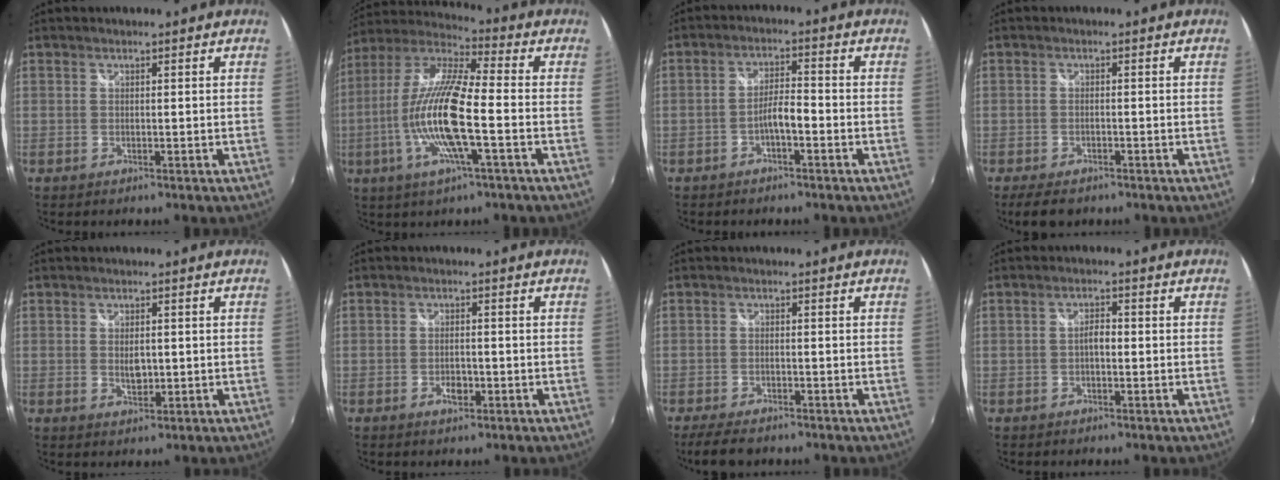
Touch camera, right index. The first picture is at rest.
{"total": 16.8, "force": [-4.1, 2.6, 16.1], "torque": [-0.307, -0.013, -0.082]}
{"total": 3.7, "force": [-2.2, 0.7, 3.0], "torque": [-0.061, 0.009, -0.037]}
{"total": 5.3, "force": [-3.8, 2.1, 3.0], "torque": [-0.069, -0.019, -0.062]}
{"total": 3.0, "force": [-0.1, 1.7, 2.4], "torque": [-0.039, -0.003, 0.000]}
{"total": 2.9, "force": [-1.3, 1.5, 2.2], "torque": [-0.040, -0.003, -0.022]}
{"total": 5.9, "force": [-4.6, 1.7, 3.2], "torque": [-0.079, -0.020, -0.081]}
{"total": 2.2, "force": [-0.5, 1.0, 1.9], "torque": [-0.035, 0.006, -0.010]}